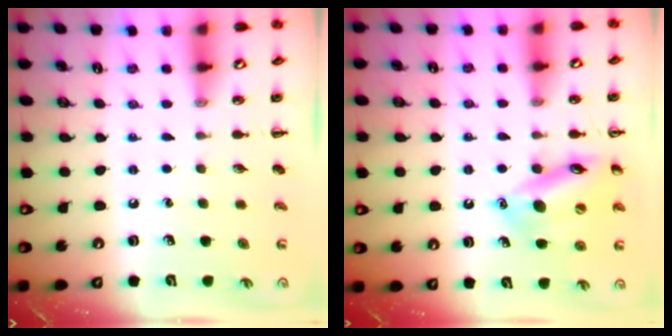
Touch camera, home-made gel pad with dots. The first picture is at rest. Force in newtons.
{"total": 15.1, "press": 14.8, "slide": 2.8}